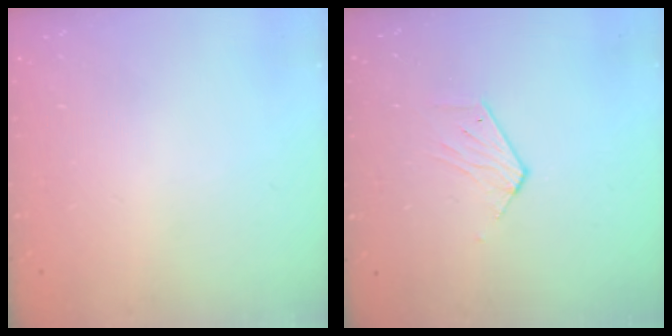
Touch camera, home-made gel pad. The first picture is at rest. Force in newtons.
{"total": 4.7, "press": 4.7, "slide": 0.4}